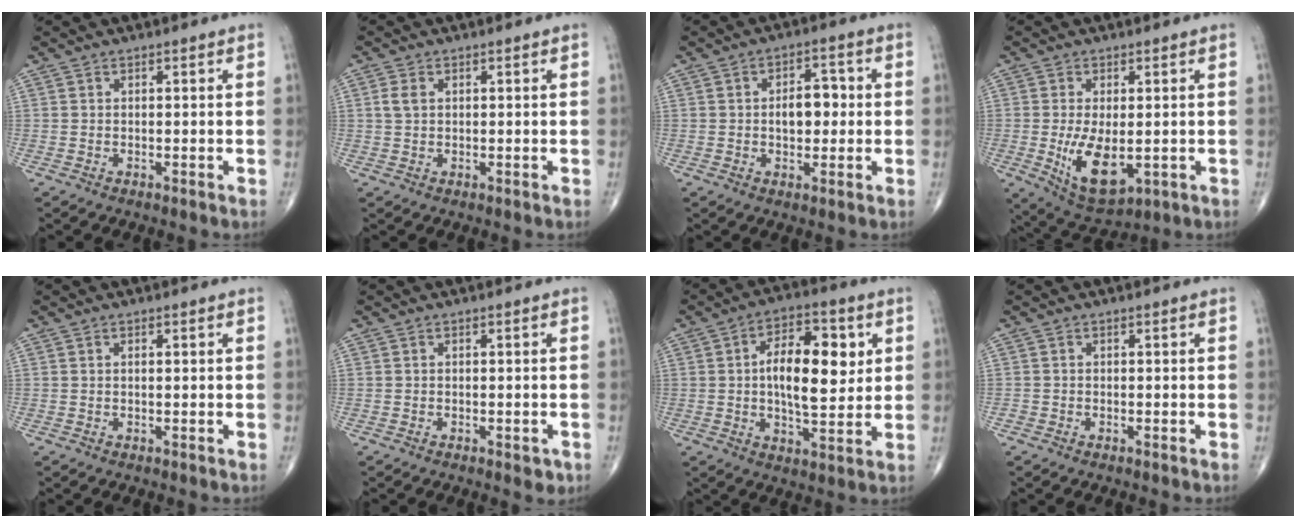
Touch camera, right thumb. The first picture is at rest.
{"total": 2.3, "force": [0.6, 1.5, 1.6], "torque": [-0.034, 0.004, 0.012]}
{"total": 6.3, "force": [0.1, 3.9, 5.0], "torque": [-0.057, 0.013, -0.002]}
{"total": 10.3, "force": [-1.5, 5.0, 8.8], "torque": [-0.149, -0.022, -0.009]}
{"total": 0.6, "force": [0.2, 0.2, 0.6], "torque": [-0.014, 0.005, 0.003]}
{"total": 1.9, "force": [-0.8, 1.0, 1.4], "torque": [-0.012, -0.001, -0.008]}
{"total": 14.0, "force": [2.3, 6.6, 12.1], "torque": [-0.166, -0.002, 0.034]}
{"total": 0.5, "force": [-0.3, 0.4, 0.1], "torque": [-0.003, 0.002, -0.010]}